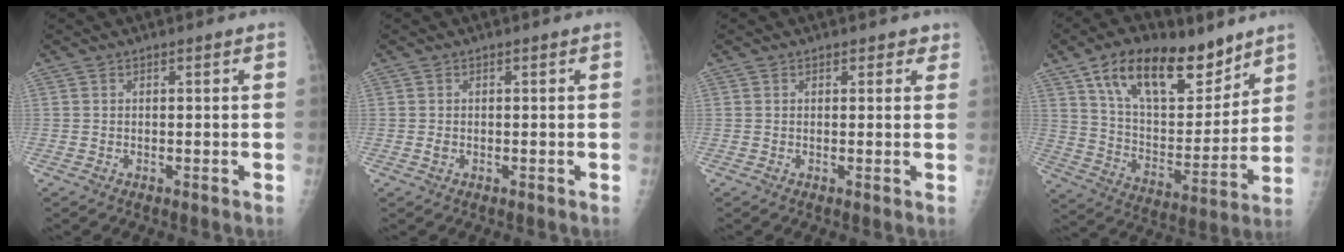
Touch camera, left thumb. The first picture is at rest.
{"total": 0.7, "force": [-0.3, 0.5, 0.4], "torque": [-0.003, 0.000, -0.003]}
{"total": 1.8, "force": [1.2, 1.2, 0.4], "torque": [0.020, -0.003, 0.006]}
{"total": 21.5, "force": [13.6, 10.4, 13.1], "torque": [-0.178, -0.056, 0.237]}